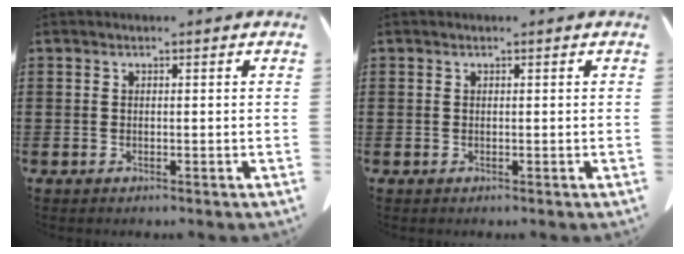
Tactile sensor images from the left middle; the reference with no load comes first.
{"total": 0.0}